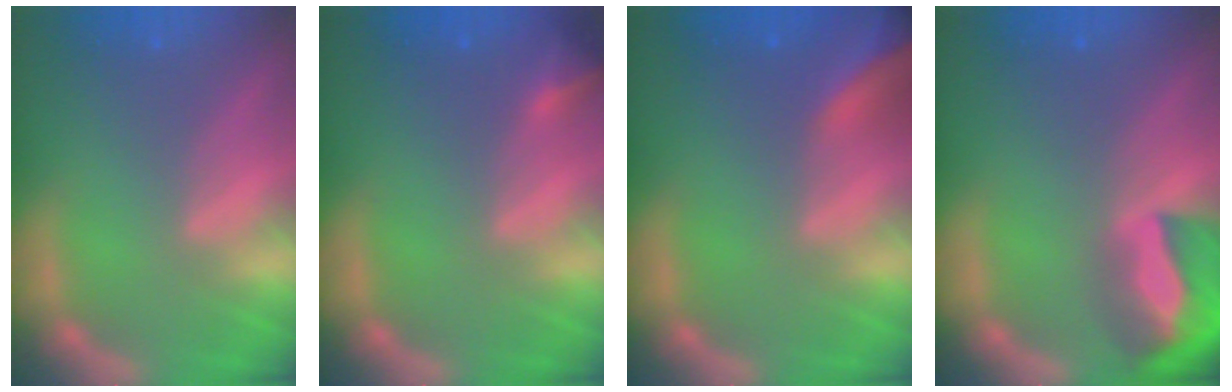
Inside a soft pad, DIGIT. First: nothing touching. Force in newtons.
{"total": 1.9}
{"total": 10.0}
{"total": 10.0}